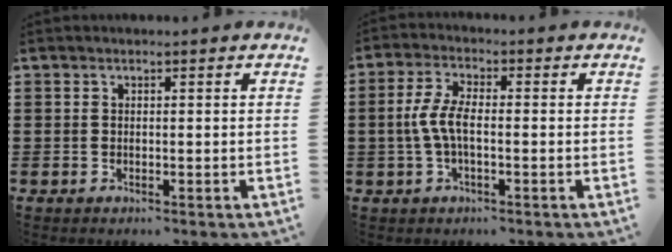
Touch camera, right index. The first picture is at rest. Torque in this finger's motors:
{"motor_torque": [1.10, 0.20, 0.63, 0.14]}